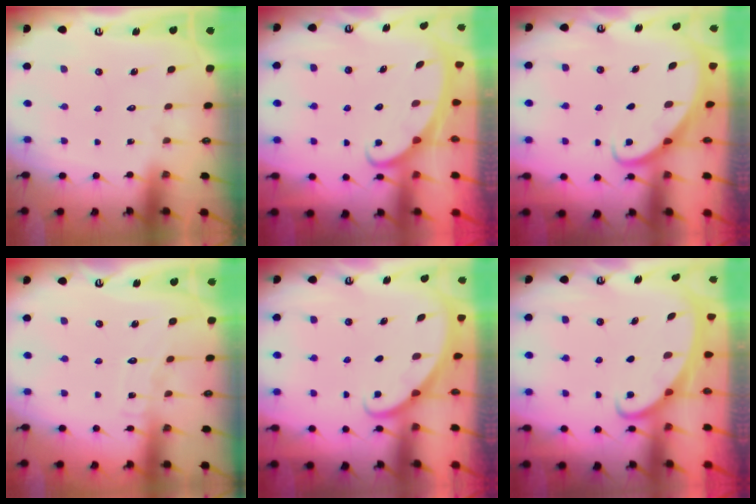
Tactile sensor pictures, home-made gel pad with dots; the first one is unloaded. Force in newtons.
{"total": 2.1, "press": 2.1, "slide": 0.3}
{"total": 2.2, "press": 2.2, "slide": 0.1}
{"total": 6.0, "press": 6.0, "slide": 0.5}
{"total": 2.9, "press": 2.9, "slide": 0.2}
{"total": 2.0, "press": 2.0, "slide": 0.4}